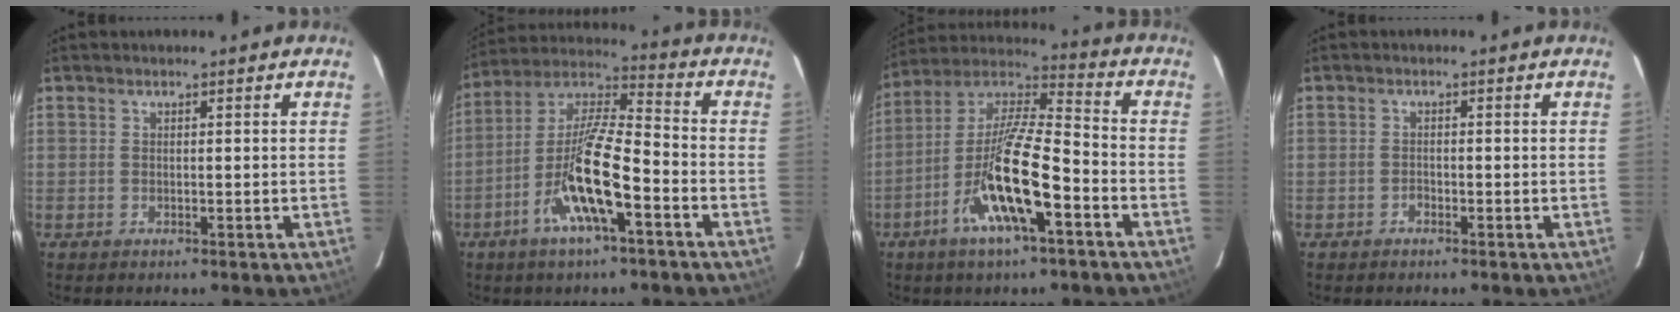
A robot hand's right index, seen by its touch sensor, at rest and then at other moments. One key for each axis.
{"total": 14.4, "fx": -6.2, "fy": 2.9, "fz": 12.6, "tx": -0.254, "ty": -0.006, "tz": -0.123}
{"total": 16.7, "fx": -7.3, "fy": 3.6, "fz": 14.6, "tx": -0.284, "ty": -0.017, "tz": -0.144}
{"total": 0.8, "fx": -0.7, "fy": 0.4, "fz": 0.2, "tx": -0.005, "ty": 0.003, "tz": -0.013}